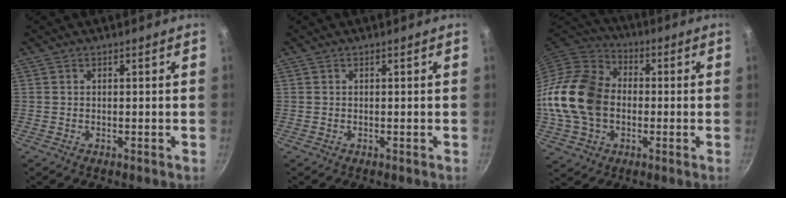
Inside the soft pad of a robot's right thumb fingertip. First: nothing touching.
{"total": 0.0}
{"total": 19.8, "force": [-1.3, 14.8, 13.1], "torque": [-0.248, 0.035, -0.031]}